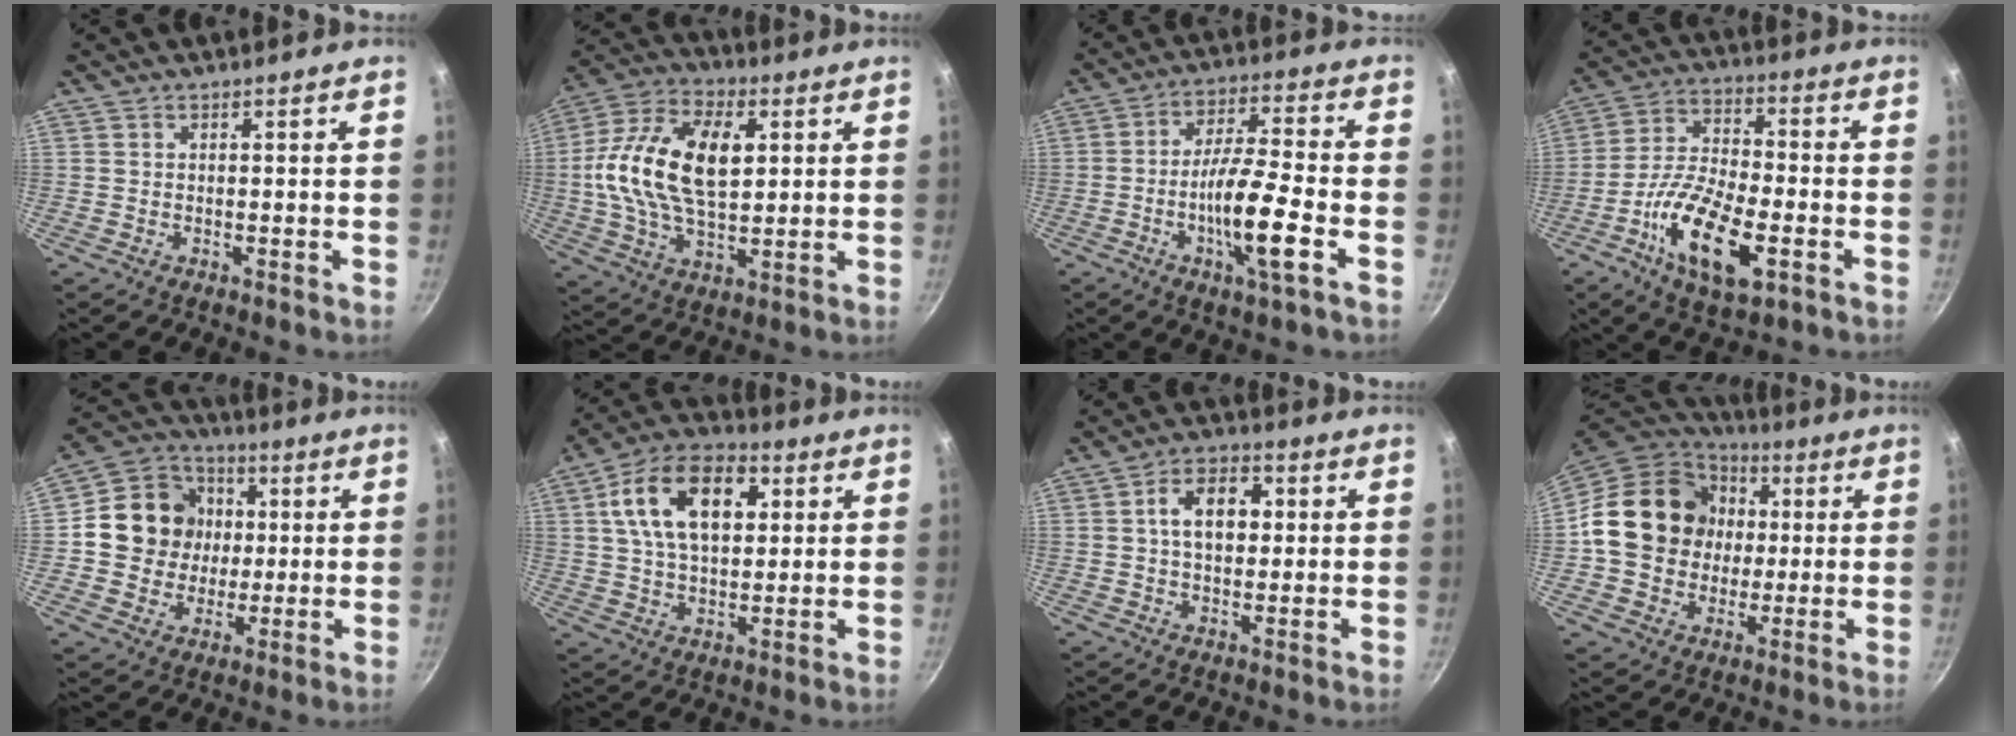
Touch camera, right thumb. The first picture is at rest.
{"total": 18.7, "force": [2.8, 10.6, 15.1], "torque": [-0.278, 0.012, 0.039]}
{"total": 12.4, "force": [-4.1, 2.0, 11.5], "torque": [-0.204, 0.023, -0.079]}
{"total": 16.3, "force": [-6.2, 6.6, 13.6], "torque": [-0.254, 0.023, -0.121]}
{"total": 14.4, "force": [1.1, 13.1, 5.9], "torque": [-0.070, 0.018, 0.010]}
{"total": 16.6, "force": [4.9, 10.1, 12.2], "torque": [-0.186, 0.006, 0.074]}
{"total": 8.6, "force": [1.3, 5.8, 6.3], "torque": [-0.076, 0.014, 0.012]}
{"total": 18.8, "force": [1.4, 16.1, 9.7], "torque": [-0.142, 0.026, 0.019]}